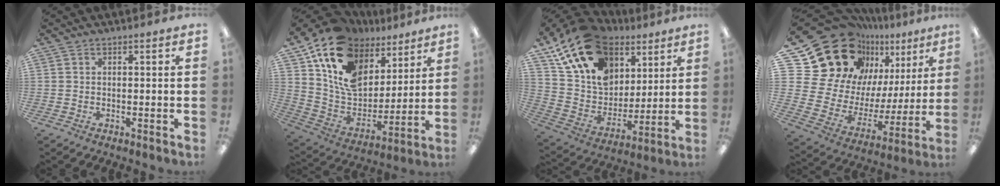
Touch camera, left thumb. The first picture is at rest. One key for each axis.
{"total": 16.6, "fx": 9.0, "fy": 11.4, "fz": 8.1, "tx": -0.161, "ty": -0.061, "tz": 0.166}
{"total": 20.3, "fx": 12.0, "fy": 13.5, "fz": 9.2, "tx": -0.177, "ty": -0.053, "tz": 0.226}
{"total": 23.4, "fx": 15.1, "fy": 15.3, "fz": 9.1, "tx": -0.163, "ty": -0.125, "tz": 0.300}